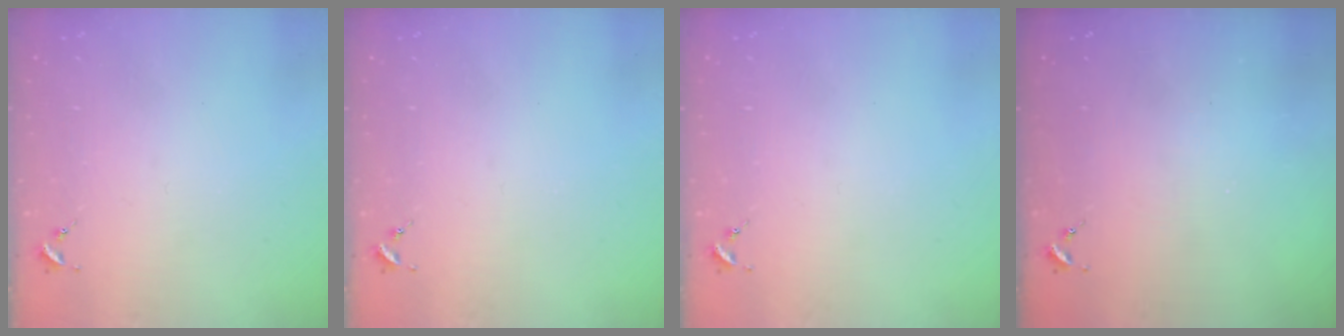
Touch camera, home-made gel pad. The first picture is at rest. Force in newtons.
{"total": 0.0}
{"total": 0.0}
{"total": 0.0}